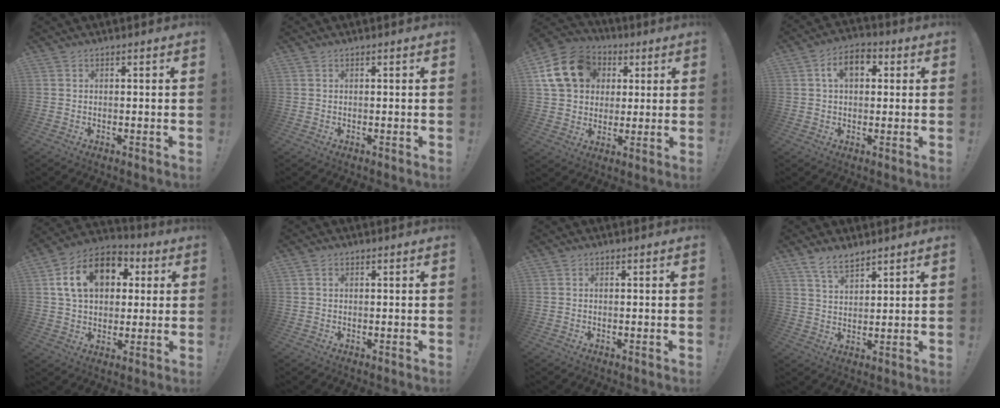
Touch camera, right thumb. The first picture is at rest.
{"total": 0.0}
{"total": 17.2, "force": [5.8, 13.6, 8.7], "torque": [-0.127, -0.011, 0.120]}
{"total": 8.6, "force": [2.4, 5.5, 6.2], "torque": [-0.096, 0.013, 0.042]}
{"total": 16.9, "force": [5.2, 12.1, 10.6], "torque": [-0.163, 0.002, 0.099]}
{"total": 0.9, "force": [0.5, 0.6, 0.4], "torque": [-0.009, 0.003, 0.009]}
{"total": 0.0}
{"total": 6.4, "force": [5.3, 2.4, 2.8], "torque": [-0.054, -0.030, 0.099]}